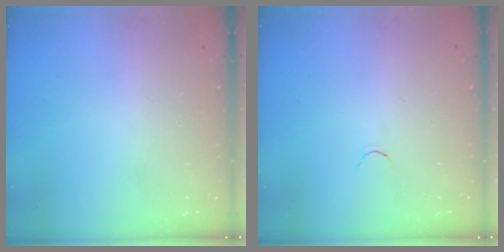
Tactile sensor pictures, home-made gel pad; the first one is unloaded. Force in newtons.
{"total": 1.8, "press": 1.7, "slide": 0.4}